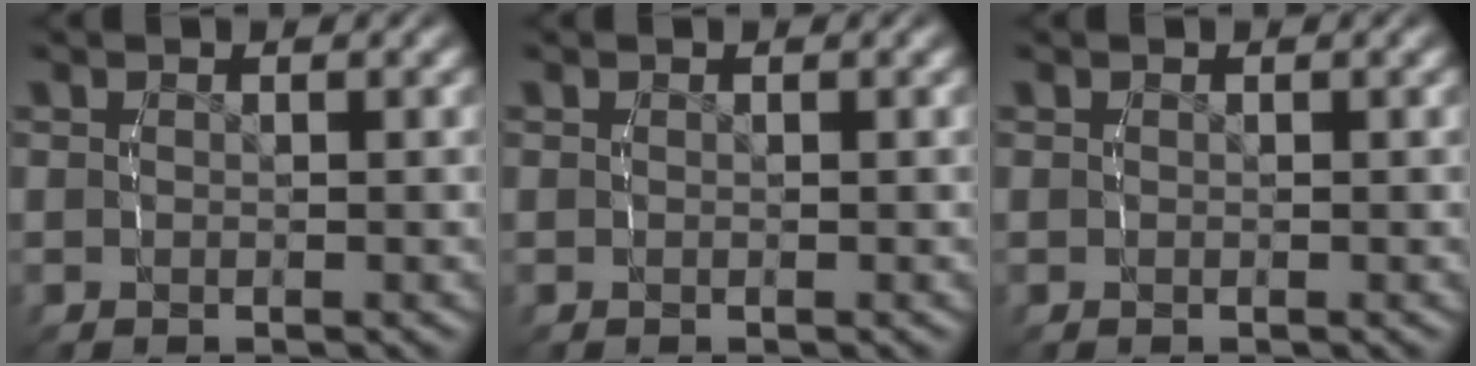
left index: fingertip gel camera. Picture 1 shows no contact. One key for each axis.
{"total": 0.0}
{"total": 0.0}